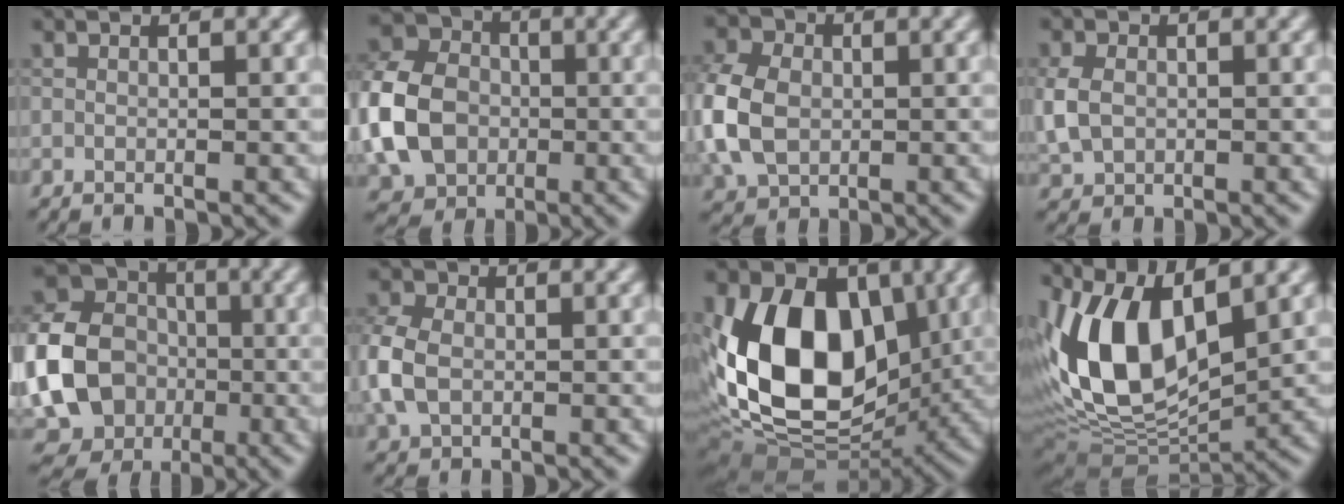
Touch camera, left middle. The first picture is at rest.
{"total": 9.1, "force": [-1.6, 7.3, 5.2], "torque": [-0.127, 0.006, -0.044]}
{"total": 8.1, "force": [-0.7, 6.1, 5.3], "torque": [-0.144, 0.001, -0.019]}
{"total": 3.2, "force": [-0.1, 2.5, 2.0], "torque": [-0.050, -0.001, -0.002]}
{"total": 14.1, "force": [-2.4, 12.0, 7.2], "torque": [-0.153, -0.025, -0.057]}
{"total": 5.3, "force": [-0.6, 3.9, 3.5], "torque": [-0.096, 0.002, -0.018]}
{"total": 15.1, "force": [0.6, 9.9, 11.4], "torque": [-0.210, -0.008, -0.003]}
{"total": 12.3, "force": [2.9, 6.0, 10.4], "torque": [-0.208, 0.002, 0.049]}